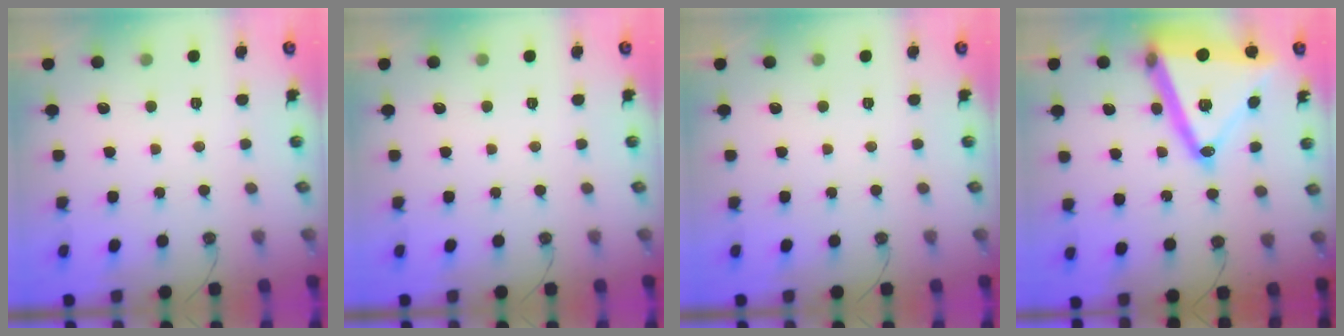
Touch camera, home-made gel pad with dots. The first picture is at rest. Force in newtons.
{"total": 0.0}
{"total": 0.0}
{"total": 29.4, "press": 29.1, "slide": 4.1}